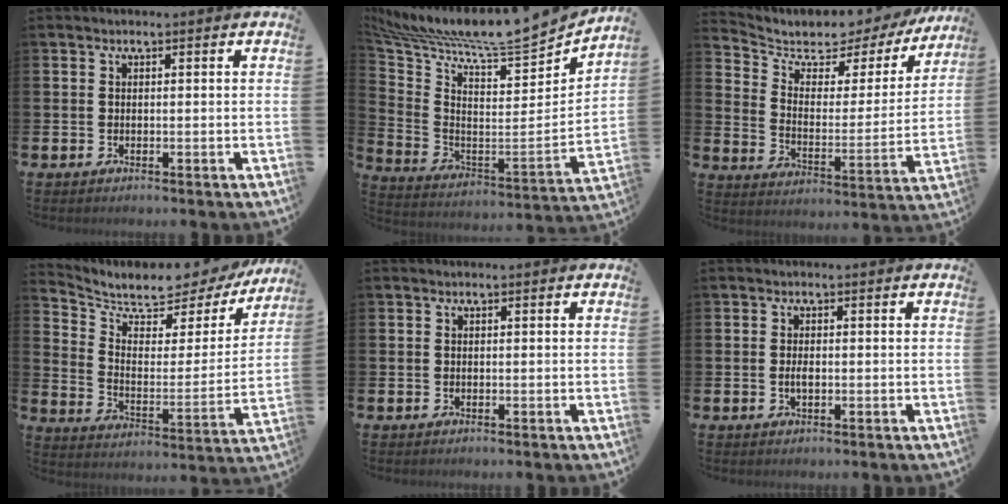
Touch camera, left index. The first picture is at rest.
{"total": 9.5, "force": [8.9, 0.9, 3.2], "torque": [-0.094, -0.086, 0.142]}
{"total": 5.4, "force": [4.4, 2.6, 1.5], "torque": [-0.065, -0.034, 0.069]}
{"total": 7.2, "force": [6.4, 2.5, 2.0], "torque": [-0.075, -0.054, 0.106]}
{"total": 0.0}
{"total": 1.5, "force": [-0.2, 0.6, 1.4], "torque": [-0.025, 0.002, -0.006]}